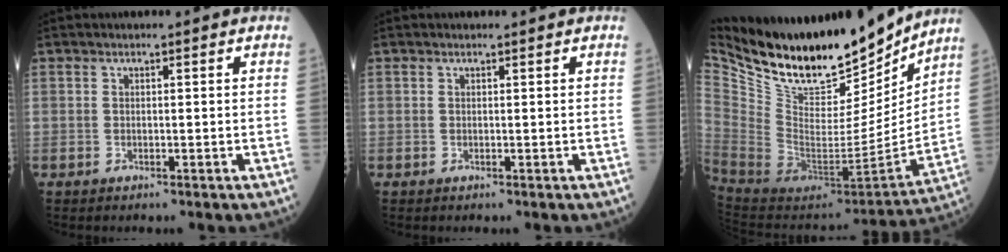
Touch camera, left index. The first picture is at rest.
{"total": 0.0}
{"total": 25.1, "force": [20.5, 8.3, 11.9], "torque": [-0.233, -0.034, 0.346]}